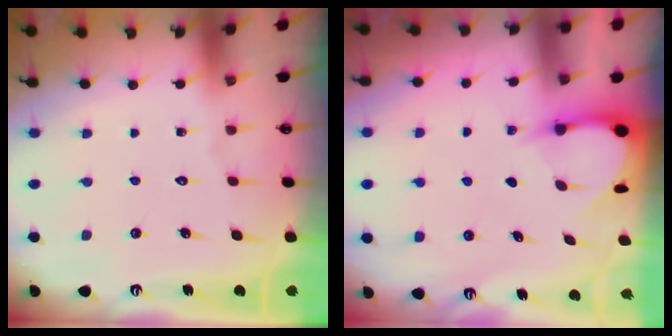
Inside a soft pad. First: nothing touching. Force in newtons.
{"total": 3.5, "press": 3.5, "slide": 0.4}